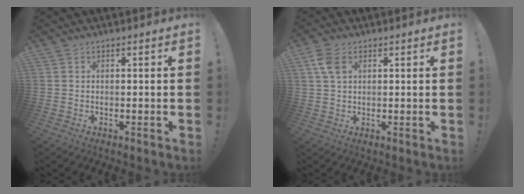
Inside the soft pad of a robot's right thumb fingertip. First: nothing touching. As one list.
[{"total": 5.9, "force": [2.3, 3.6, 4.1], "torque": [-0.076, -0.002, 0.043]}]